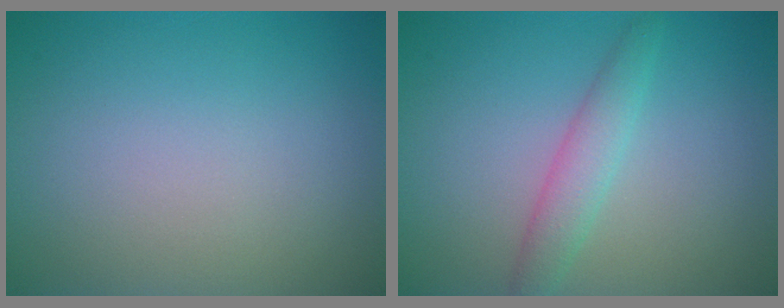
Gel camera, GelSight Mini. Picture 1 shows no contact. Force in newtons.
{"total": 2.4, "press": 2.4, "slide": 0.1}